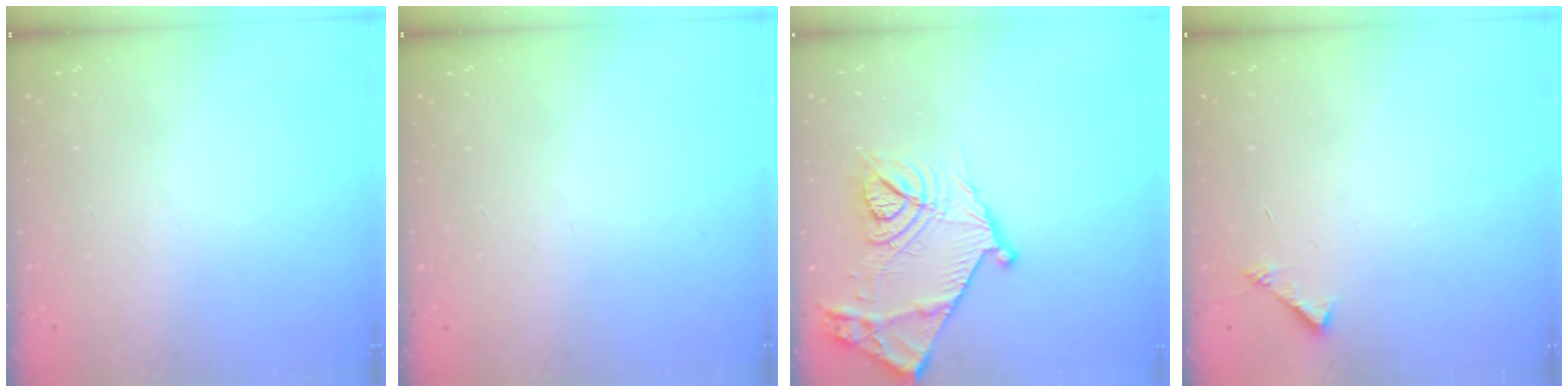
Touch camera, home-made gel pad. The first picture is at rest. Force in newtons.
{"total": 0.0}
{"total": 19.0, "press": 19.0, "slide": 0.7}
{"total": 5.6, "press": 5.5, "slide": 0.6}